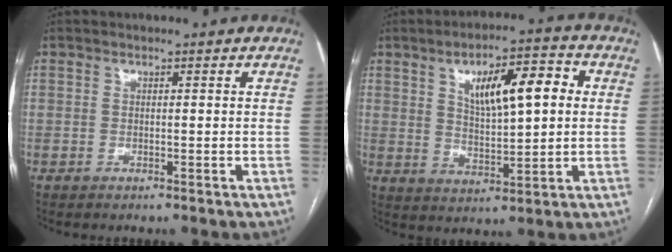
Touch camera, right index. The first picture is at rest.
{"total": 11.4, "force": [3.2, 3.4, 10.4], "torque": [-0.164, 0.019, 0.055]}